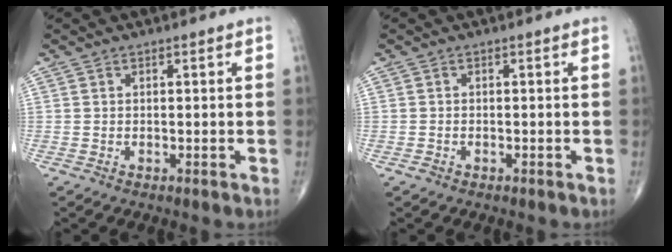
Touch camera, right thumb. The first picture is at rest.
{"total": 0.8, "force": [-0.5, 0.5, 0.3], "torque": [-0.007, 0.003, -0.009]}